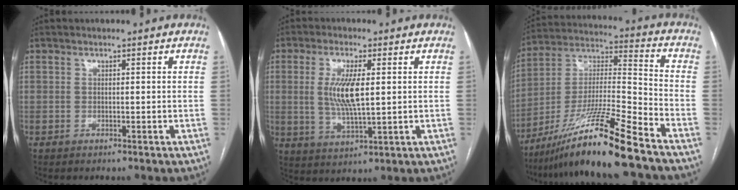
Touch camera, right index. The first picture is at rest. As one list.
[{"total": 7.6, "force": [1.1, 1.8, 7.3], "torque": [-0.153, -0.004, 0.024]}, {"total": 17.9, "force": [-13.4, -1.2, 11.8], "torque": [-0.235, -0.019, -0.243]}]